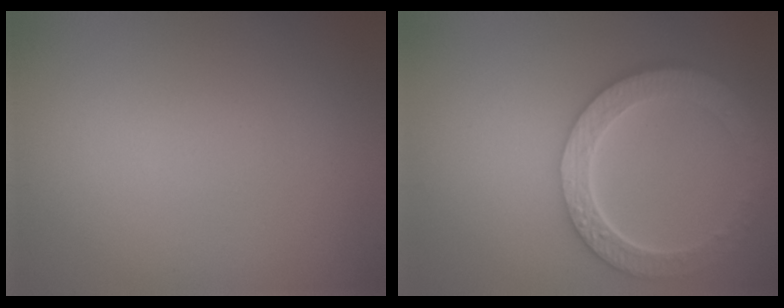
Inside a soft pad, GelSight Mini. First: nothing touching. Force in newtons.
{"total": 6.4, "press": 5.0, "slide": 4.0}